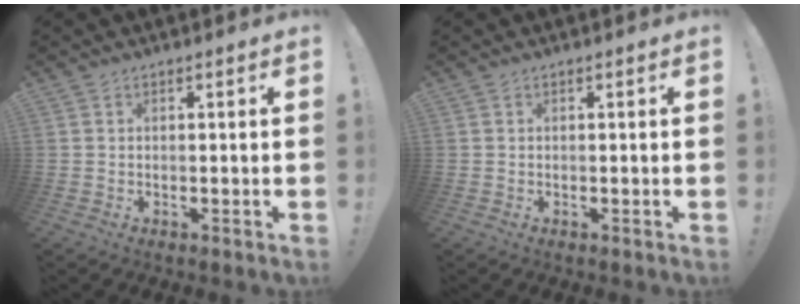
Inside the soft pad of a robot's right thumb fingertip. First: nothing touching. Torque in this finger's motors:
{"motor_torque": [0.00, 0.00, 0.00, 0.00, 0.00]}